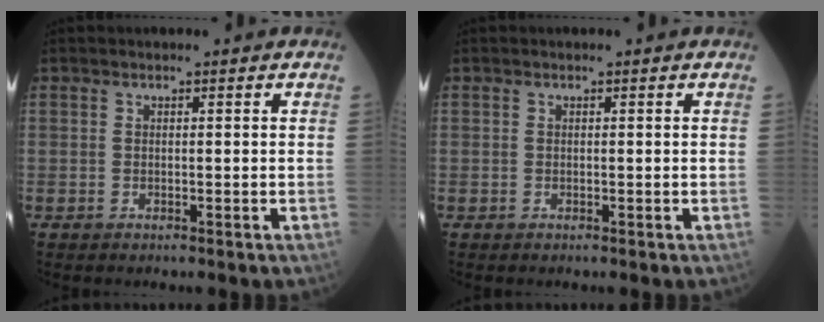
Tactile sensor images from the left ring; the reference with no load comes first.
{"total": 0.0}